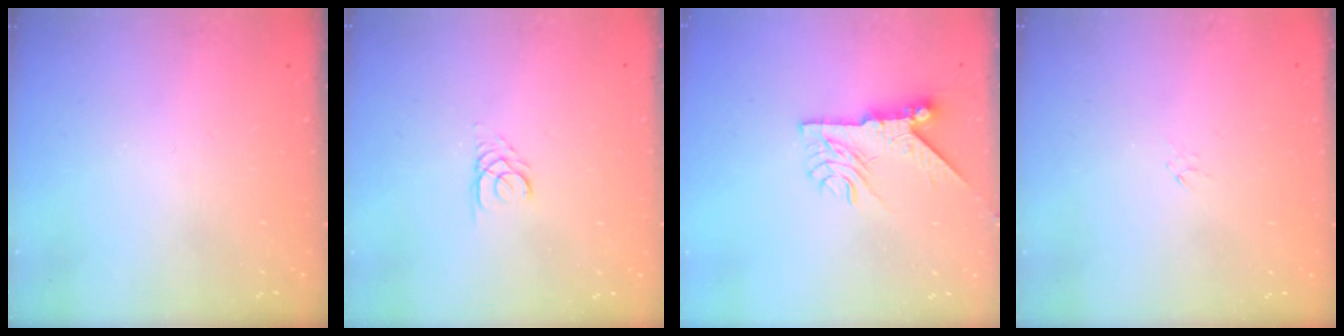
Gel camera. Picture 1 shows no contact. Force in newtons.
{"total": 2.6, "press": 2.6, "slide": 0.3}
{"total": 9.1, "press": 9.1, "slide": 1.1}
{"total": 0.0}